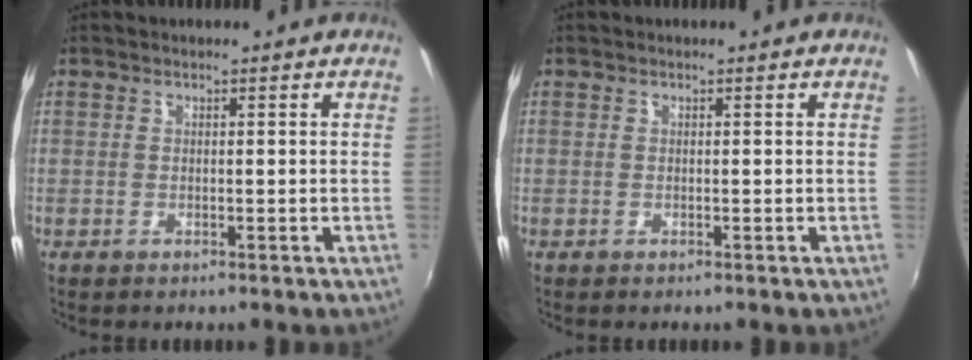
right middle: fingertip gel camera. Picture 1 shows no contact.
{"total": 0.0}